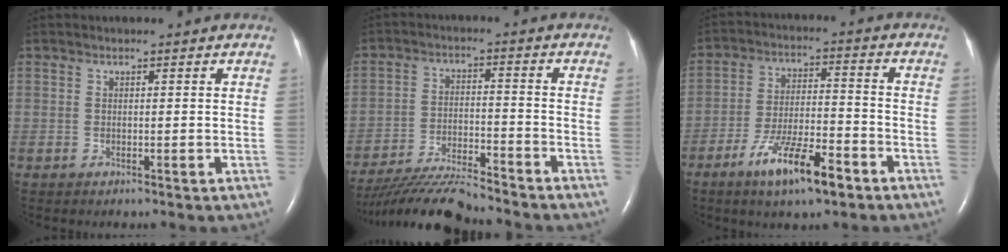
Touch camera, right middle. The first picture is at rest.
{"total": 12.1, "force": [-11.4, 0.1, 4.0], "torque": [-0.070, -0.013, -0.200]}
{"total": 10.7, "force": [-6.5, 2.2, 8.2], "torque": [-0.146, -0.007, -0.112]}